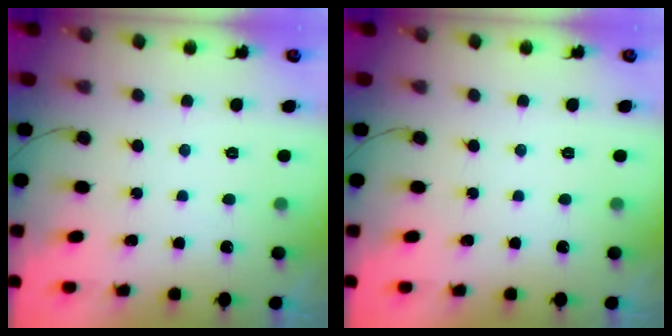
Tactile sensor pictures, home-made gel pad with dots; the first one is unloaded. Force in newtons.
{"total": 0.0}